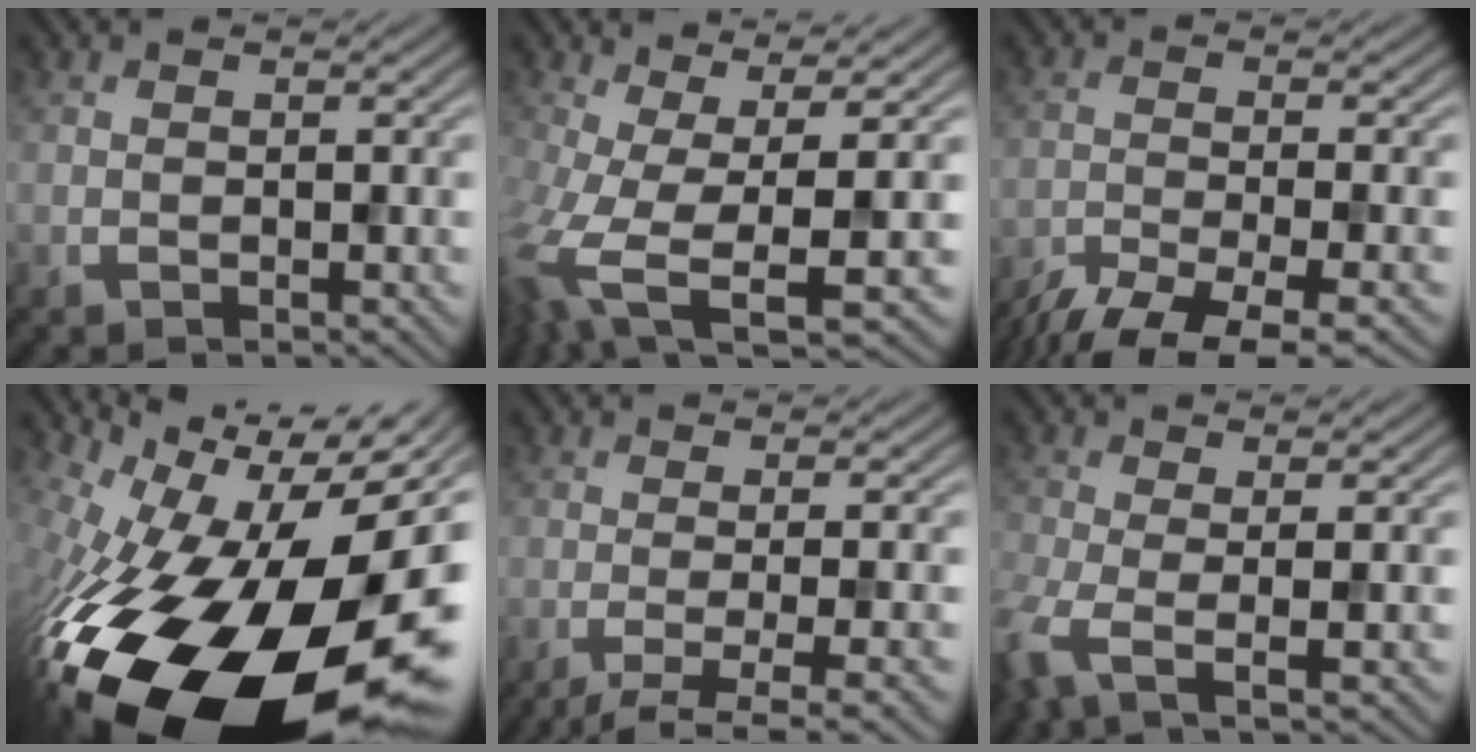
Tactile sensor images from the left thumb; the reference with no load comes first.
{"total": 8.1, "force": [-2.5, 3.0, 7.1], "torque": [-0.160, -0.035, -0.036]}
{"total": 8.1, "force": [-6.8, 1.4, 4.3], "torque": [-0.061, -0.017, -0.111]}
{"total": 20.3, "force": [-7.7, 10.3, 15.7], "torque": [-0.281, -0.056, -0.111]}
{"total": 5.5, "force": [-2.0, 1.4, 4.9], "torque": [-0.068, -0.009, -0.033]}
{"total": 4.9, "force": [-1.8, 1.6, 4.3], "torque": [-0.100, -0.017, -0.034]}